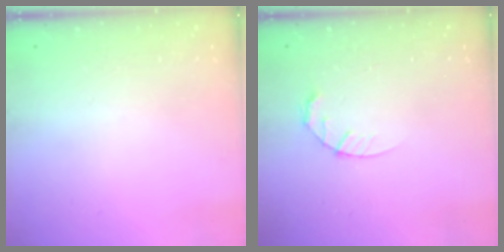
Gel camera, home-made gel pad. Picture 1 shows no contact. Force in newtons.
{"total": 4.3, "press": 4.3, "slide": 0.7}